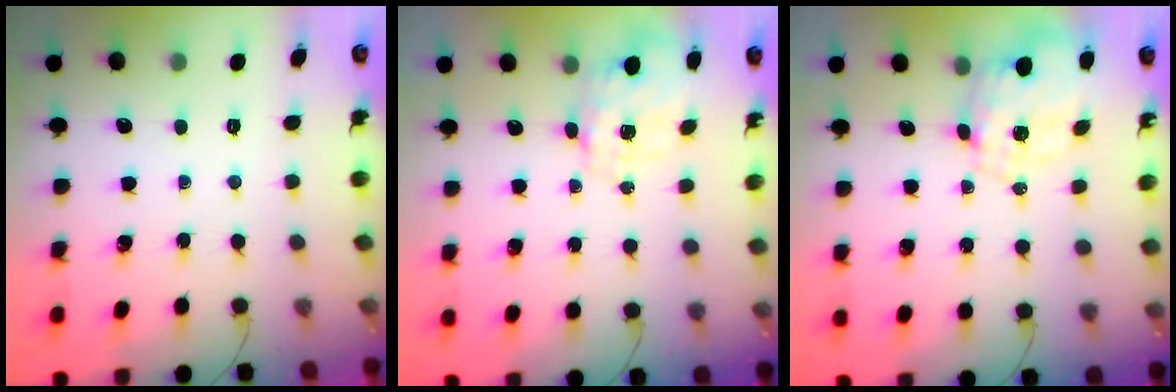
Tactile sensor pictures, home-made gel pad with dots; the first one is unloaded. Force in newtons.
{"total": 3.8, "press": 3.7, "slide": 0.9}
{"total": 2.8, "press": 2.6, "slide": 1.0}